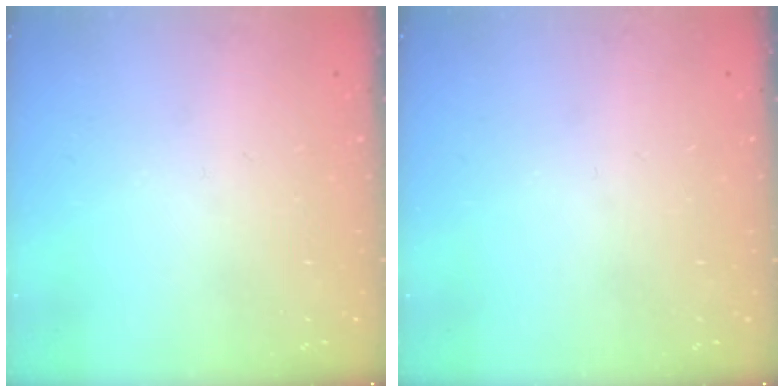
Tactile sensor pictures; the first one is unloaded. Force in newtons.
{"total": 0.0}